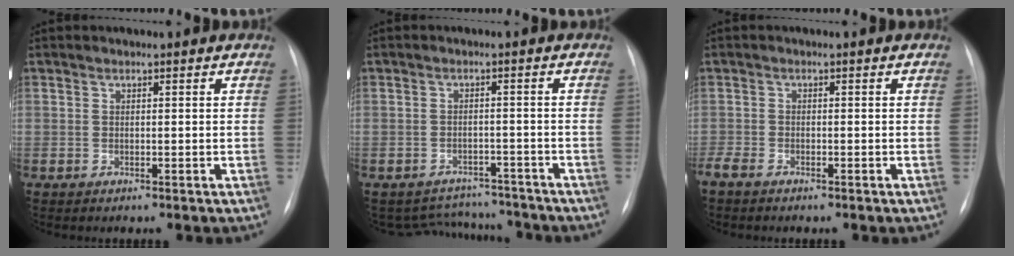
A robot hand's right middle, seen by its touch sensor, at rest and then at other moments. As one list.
[{"total": 7.3, "force": [-7.0, 2.2, -0.8], "torque": [0.013, 0.022, -0.093]}, {"total": 3.0, "force": [-2.3, 1.1, 1.6], "torque": [-0.034, -0.005, -0.037]}]